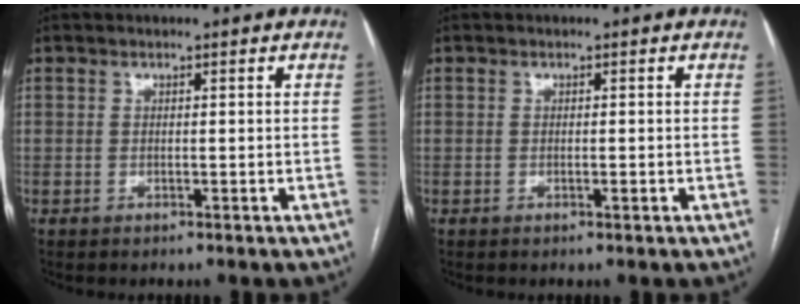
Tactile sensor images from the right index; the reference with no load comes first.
{"total": 0.8, "force": [-0.3, 0.0, 0.7], "torque": [-0.017, -0.001, -0.002]}